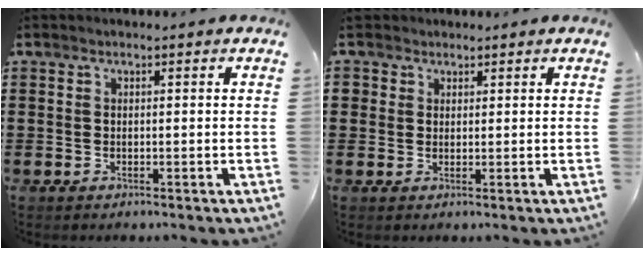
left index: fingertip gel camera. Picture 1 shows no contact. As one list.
[{"total": 2.3, "force": [1.5, 1.7, -0.1], "torque": [-0.009, 0.011, 0.029]}]